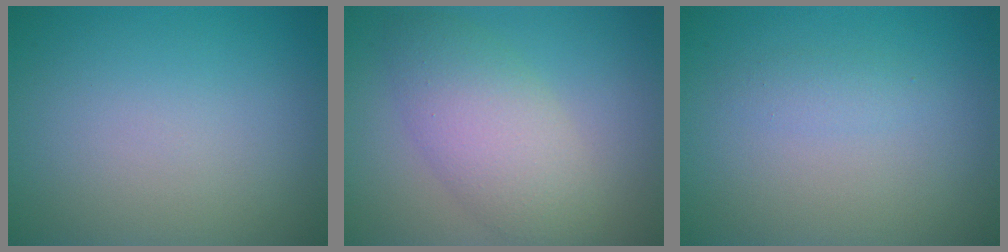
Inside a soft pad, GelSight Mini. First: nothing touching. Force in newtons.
{"total": 5.3, "press": 5.3, "slide": 0.3}
{"total": 0.9, "press": 0.9, "slide": 0.0}